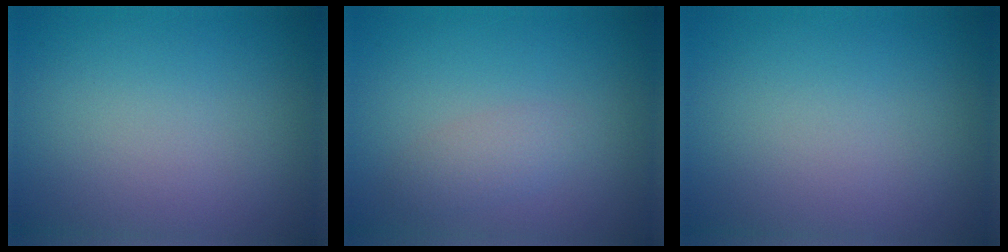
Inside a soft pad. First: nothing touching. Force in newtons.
{"total": 1.6, "press": 1.6, "slide": 0.1}
{"total": 0.0}